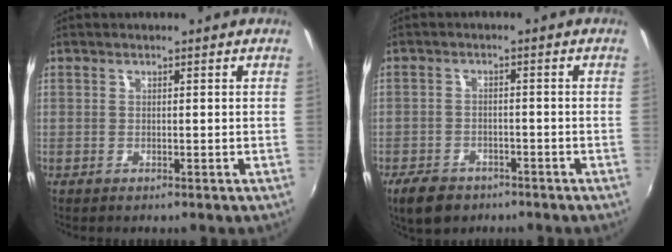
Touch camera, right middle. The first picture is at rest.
{"total": 6.7, "force": [-4.7, 3.9, 2.7], "torque": [-0.077, -0.002, -0.076]}